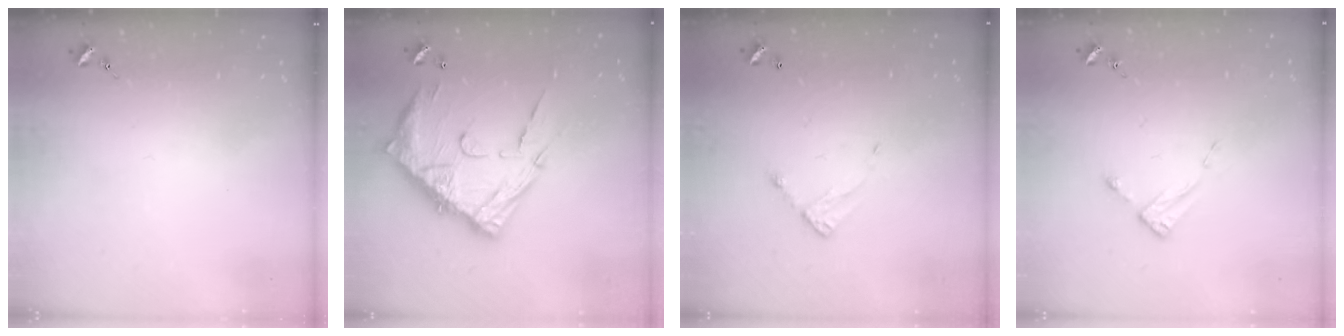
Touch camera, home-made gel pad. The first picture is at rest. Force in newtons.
{"total": 19.1, "press": 19.0, "slide": 1.7}
{"total": 4.3, "press": 4.3, "slide": 0.2}
{"total": 2.6, "press": 2.6, "slide": 0.3}